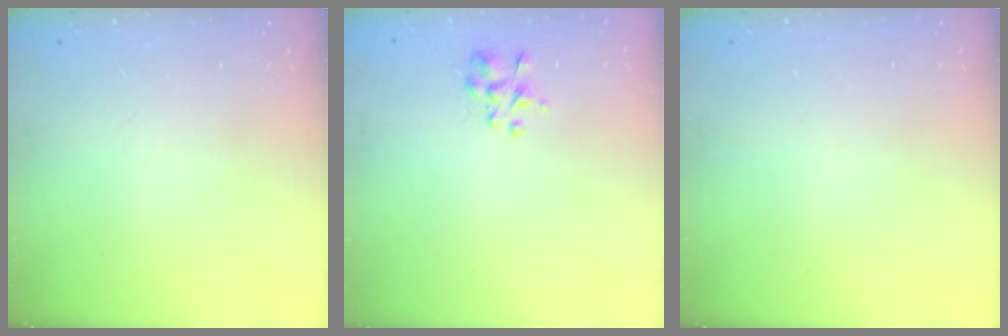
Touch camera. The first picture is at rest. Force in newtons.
{"total": 3.0, "press": 2.9, "slide": 0.7}
{"total": 0.0}